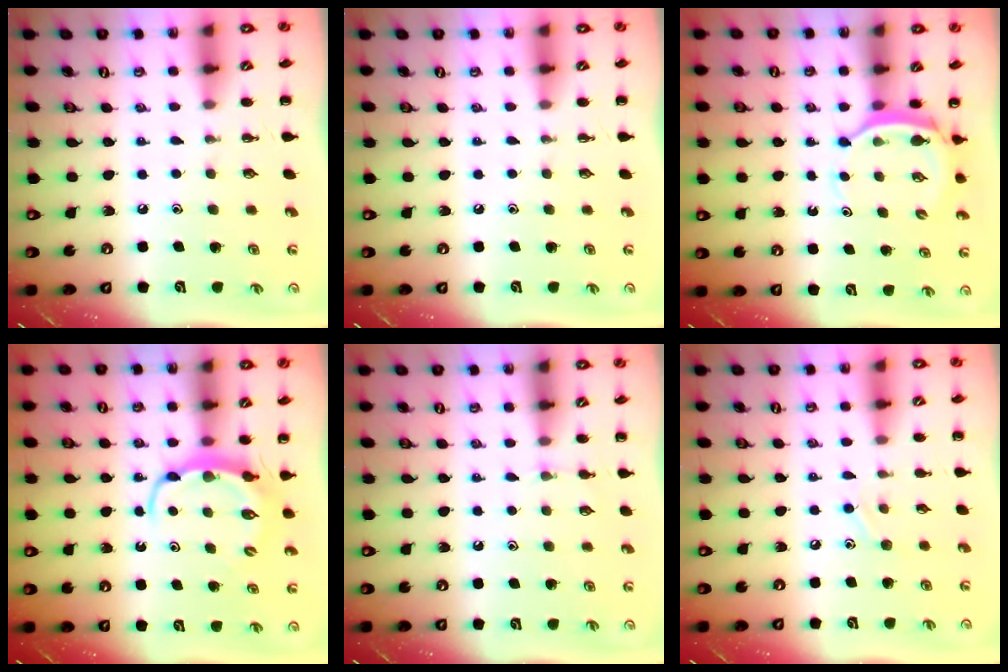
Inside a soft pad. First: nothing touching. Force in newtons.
{"total": 0.0}
{"total": 4.3, "press": 4.2, "slide": 0.9}
{"total": 5.9, "press": 5.9, "slide": 0.6}
{"total": 3.4, "press": 3.2, "slide": 1.3}
{"total": 6.2, "press": 6.0, "slide": 1.7}